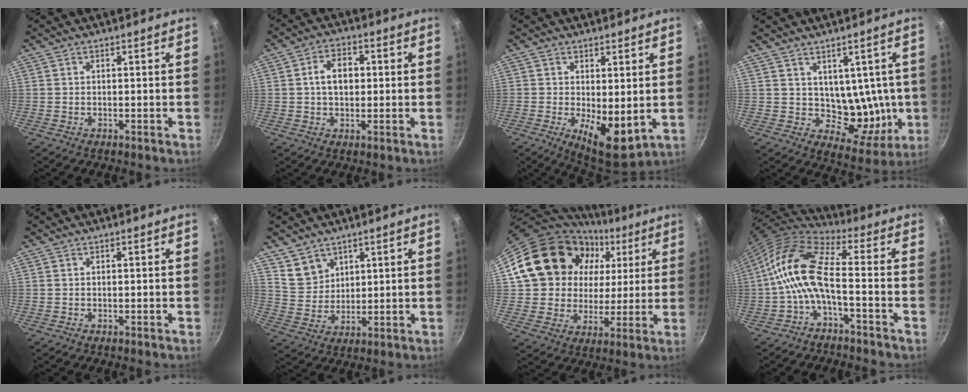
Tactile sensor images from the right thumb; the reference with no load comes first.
{"total": 6.6, "force": [0.6, 4.6, 4.8], "torque": [-0.058, 0.013, 0.004]}
{"total": 9.0, "force": [-0.5, 4.0, 8.0], "torque": [-0.104, -0.022, 0.003]}
{"total": 10.0, "force": [1.6, 7.0, 6.9], "torque": [-0.058, -0.030, 0.036]}
{"total": 0.0}
{"total": 6.5, "force": [4.2, 4.7, 1.7], "torque": [-0.003, -0.013, 0.091]}
{"total": 22.4, "force": [7.9, 18.2, 10.5], "torque": [-0.172, 0.013, 0.142]}
{"total": 11.9, "force": [-2.9, 4.7, 10.5], "torque": [-0.229, 0.041, -0.064]}